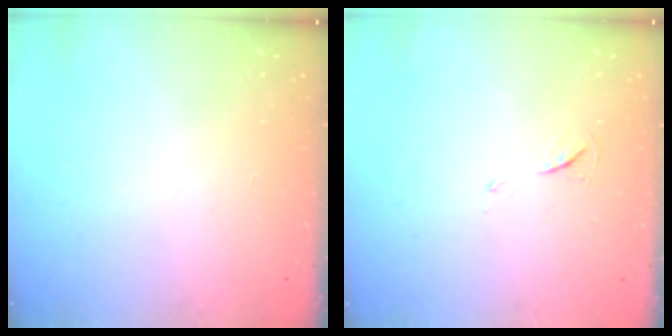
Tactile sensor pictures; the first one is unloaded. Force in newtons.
{"total": 4.1, "press": 4.1, "slide": 0.6}